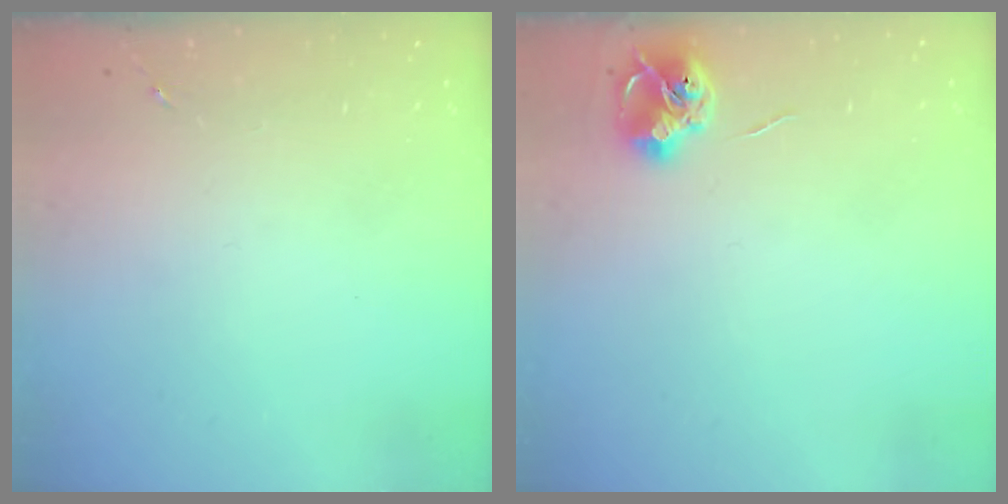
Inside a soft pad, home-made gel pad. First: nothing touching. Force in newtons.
{"total": 7.3, "press": 7.3, "slide": 0.6}